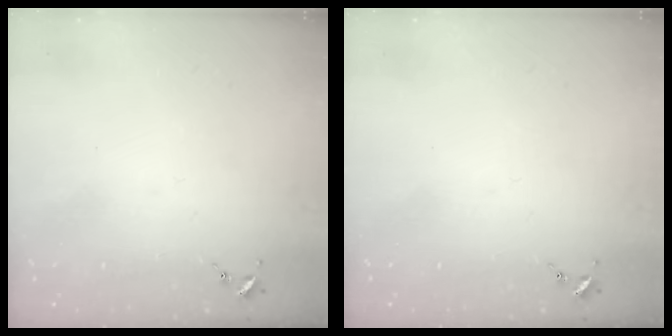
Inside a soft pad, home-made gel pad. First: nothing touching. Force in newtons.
{"total": 0.0}